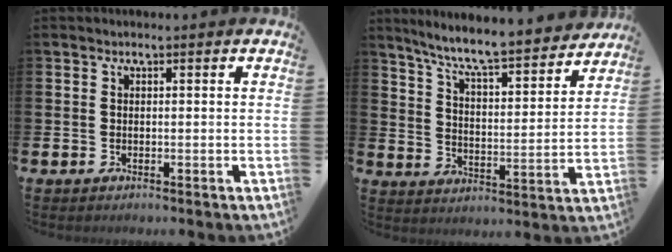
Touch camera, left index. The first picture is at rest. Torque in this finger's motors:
{"motor_torque": [0.19, -0.49, 0.67, 0.21]}